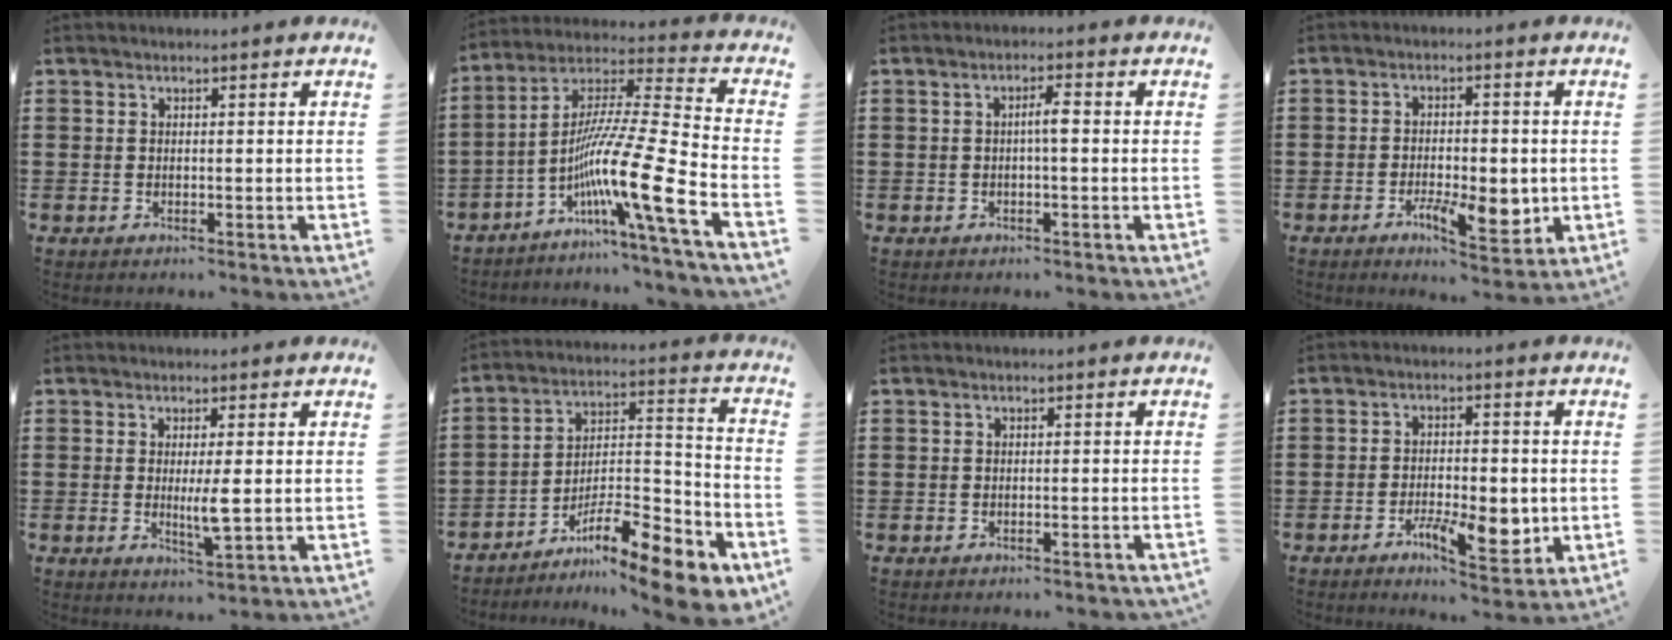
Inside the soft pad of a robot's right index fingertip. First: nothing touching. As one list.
[{"total": 14.9, "force": [-7.0, 0.4, 13.1], "torque": [-0.248, -0.018, -0.134]}, {"total": 2.6, "force": [-0.2, 0.4, 2.6], "torque": [-0.048, 0.002, -0.005]}, {"total": 7.1, "force": [-2.3, 3.0, 6.0], "torque": [-0.100, -0.004, -0.038]}, {"total": 4.2, "force": [-0.2, 0.6, 4.1], "torque": [-0.079, -0.007, -0.006]}, {"total": 12.3, "force": [-9.6, 2.4, 7.3], "torque": [-0.104, 0.029, -0.179]}, {"total": 0.8, "force": [-0.8, 0.1, 0.2], "torque": [-0.007, -0.004, -0.015]}, {"total": 7.7, "force": [-2.7, 3.2, 6.5], "torque": [-0.112, -0.006, -0.046]}]